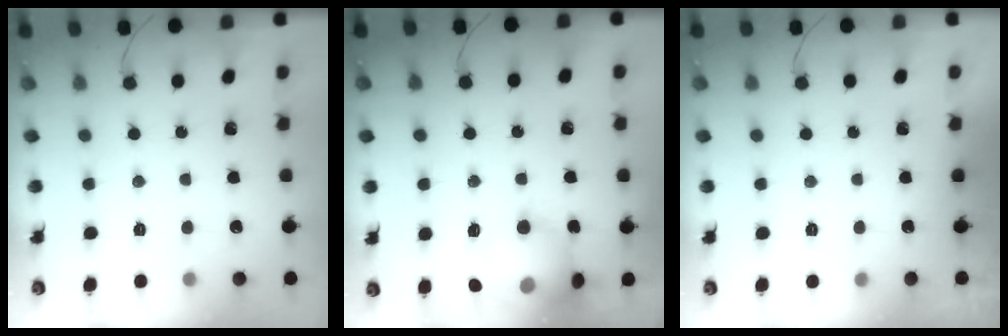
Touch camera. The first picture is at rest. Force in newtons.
{"total": 16.8, "press": 16.3, "slide": 4.2}
{"total": 0.0}